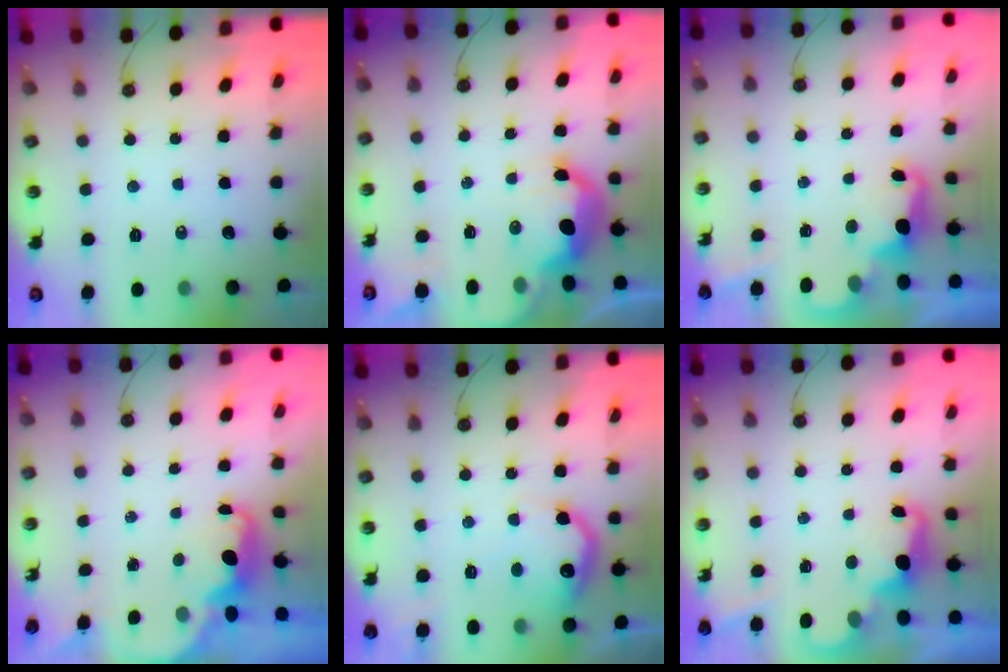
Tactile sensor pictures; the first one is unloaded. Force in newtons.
{"total": 11.4, "press": 11.4, "slide": 0.9}
{"total": 2.5, "press": 2.4, "slide": 0.6}
{"total": 2.3, "press": 2.2, "slide": 0.6}
{"total": 14.2, "press": 14.2, "slide": 0.8}
{"total": 2.4, "press": 2.3, "slide": 0.5}